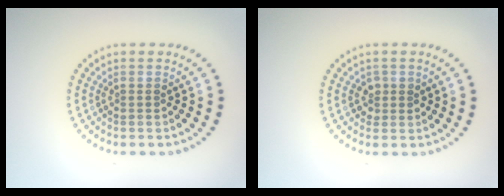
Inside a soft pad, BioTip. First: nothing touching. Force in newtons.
{"total": 1.1, "press": 1.1, "slide": 0.4}